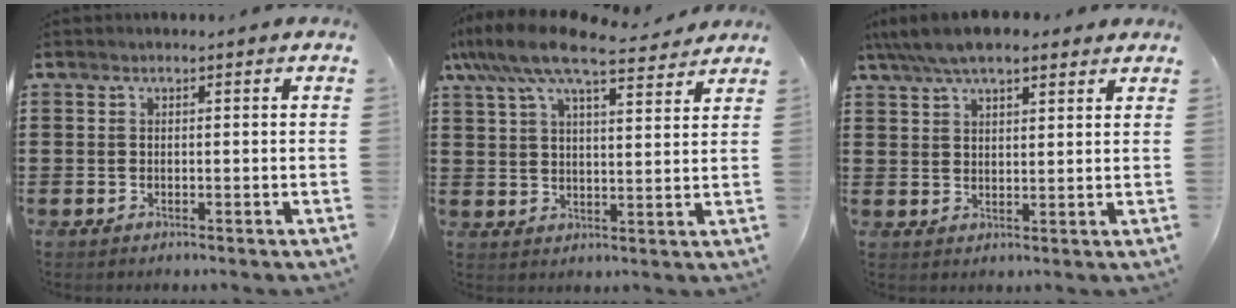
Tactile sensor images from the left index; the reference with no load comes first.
{"total": 9.6, "force": [7.9, 1.9, 5.0], "torque": [-0.123, -0.024, 0.143]}
{"total": 6.2, "force": [4.9, 1.9, 3.3], "torque": [-0.077, -0.001, 0.091]}